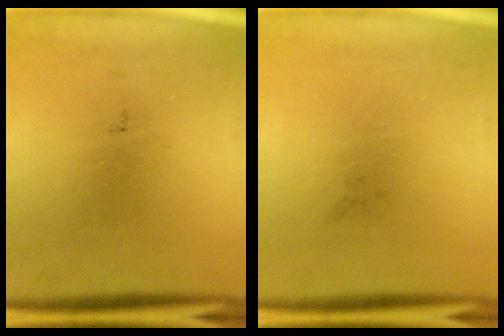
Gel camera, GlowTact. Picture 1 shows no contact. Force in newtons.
{"total": 0.0}